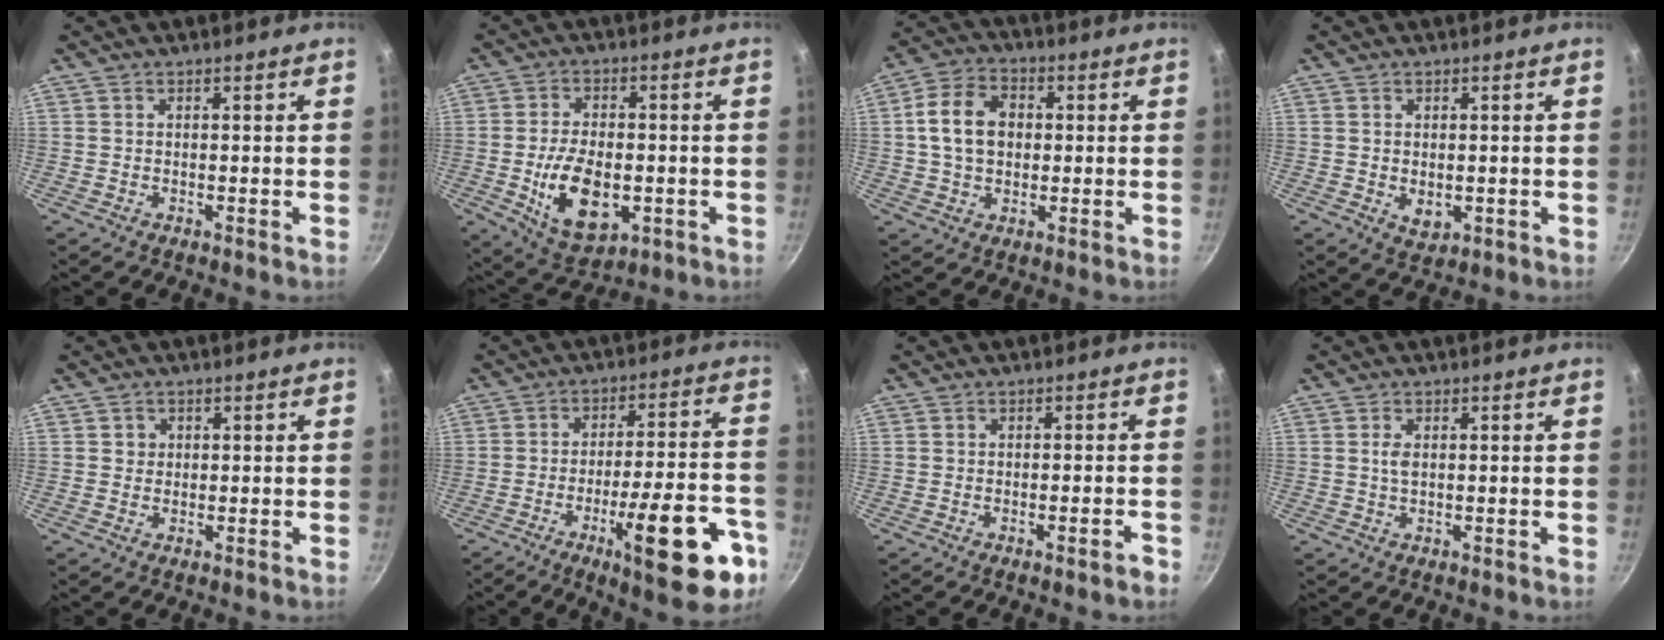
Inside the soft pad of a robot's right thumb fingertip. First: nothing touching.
{"total": 13.3, "force": [-2.7, 7.6, 10.6], "torque": [-0.171, 0.002, -0.033]}
{"total": 10.5, "force": [1.0, 7.9, 6.9], "torque": [-0.108, 0.017, 0.010]}
{"total": 3.5, "force": [-0.2, 2.4, 2.5], "torque": [-0.038, -0.010, 0.002]}
{"total": 1.6, "force": [0.3, 1.5, 0.3], "torque": [0.006, 0.003, 0.003]}
{"total": 19.9, "force": [-9.1, 5.8, 16.7], "torque": [-0.192, 0.044, -0.126]}
{"total": 2.2, "force": [-1.4, 0.1, 1.7], "torque": [-0.023, 0.013, -0.016]}
{"total": 1.7, "force": [0.3, 0.9, 1.4], "torque": [-0.029, -0.001, 0.006]}